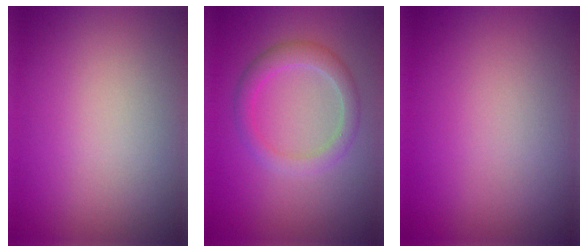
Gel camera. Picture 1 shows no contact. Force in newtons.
{"total": 2.6, "press": 2.6, "slide": 0.1}
{"total": 0.0}